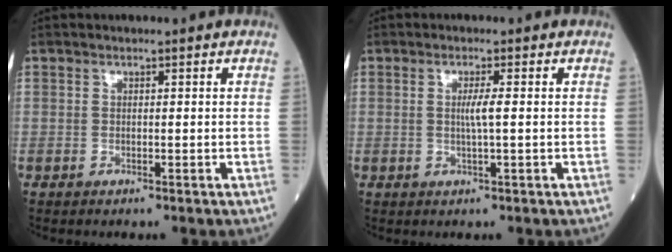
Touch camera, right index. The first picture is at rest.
{"total": 2.2, "force": [0.1, -0.3, 2.1], "torque": [-0.040, -0.001, 0.000]}